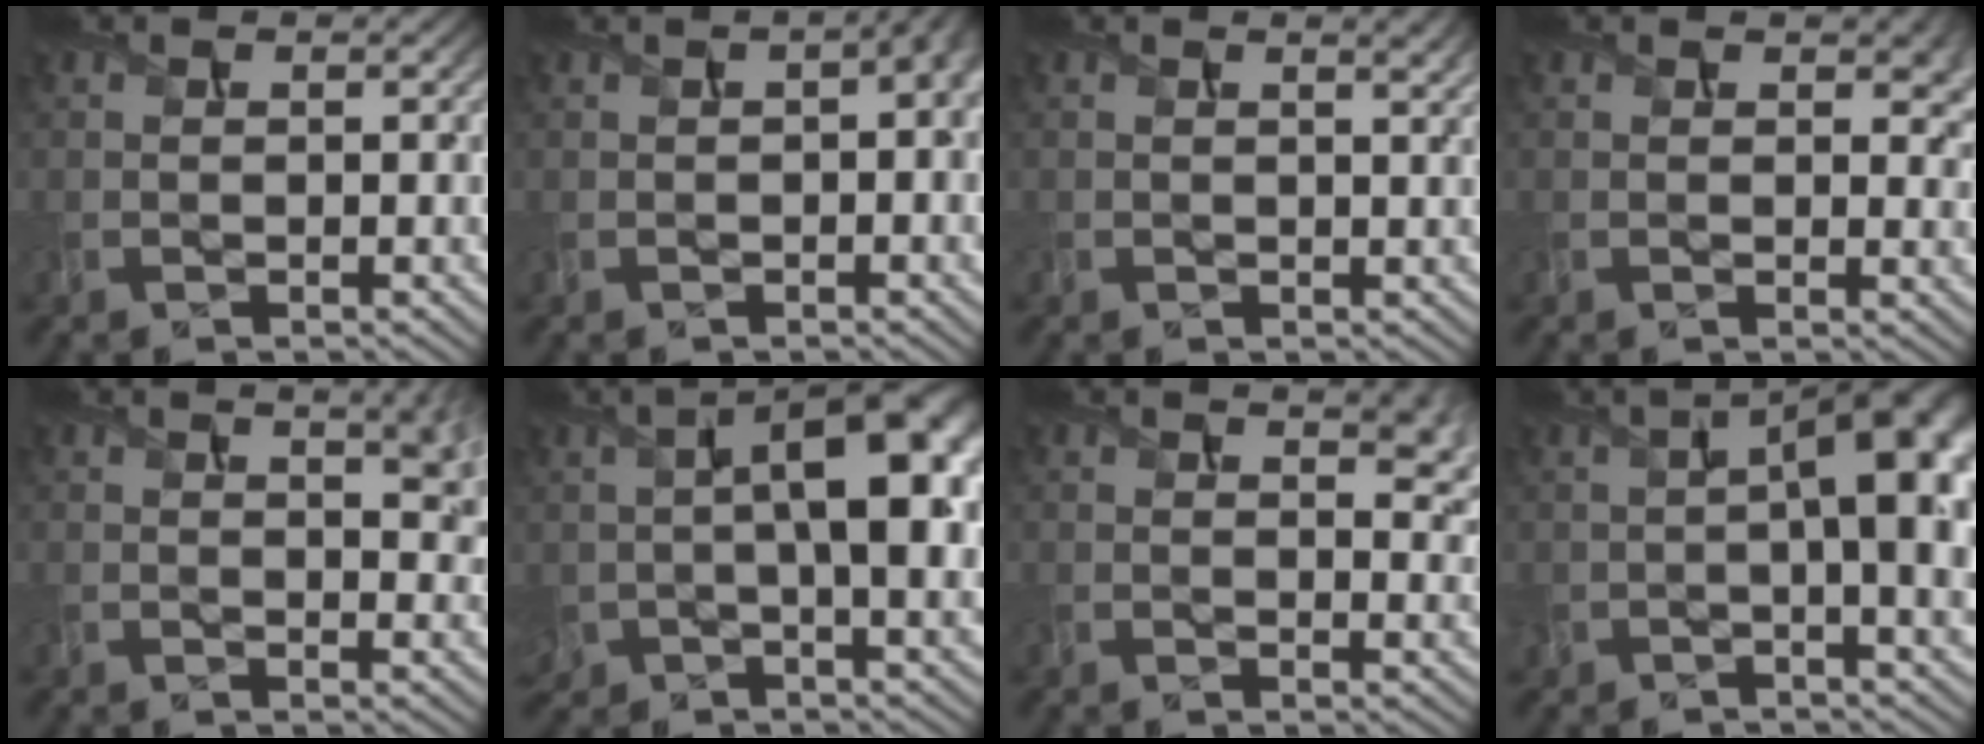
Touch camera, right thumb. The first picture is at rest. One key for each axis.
{"total": 5.6, "fx": 0.5, "fy": 2.0, "fz": 5.3, "tx": -0.067, "ty": 0.007, "tz": 0.011}
{"total": 2.3, "fx": 1.2, "fy": 0.7, "fz": 1.8, "tx": -0.030, "ty": 0.003, "tz": 0.016}
{"total": 4.6, "fx": 1.6, "fy": 2.4, "fz": 3.6, "tx": -0.055, "ty": -0.004, "tz": 0.029}
{"total": 7.8, "fx": 3.1, "fy": 3.1, "fz": 6.4, "tx": -0.090, "ty": 0.009, "tz": 0.052}
{"total": 14.7, "fx": 1.4, "fy": 7.2, "fz": 12.7, "tx": -0.208, "ty": -0.010, "tz": 0.030}
{"total": 6.9, "fx": 3.4, "fy": 2.9, "fz": 5.3, "tx": -0.078, "ty": 0.002, "tz": 0.058}
{"total": 13.4, "fx": 1.1, "fy": 5.4, "fz": 12.2, "tx": -0.180, "ty": -0.002, "tz": 0.022}